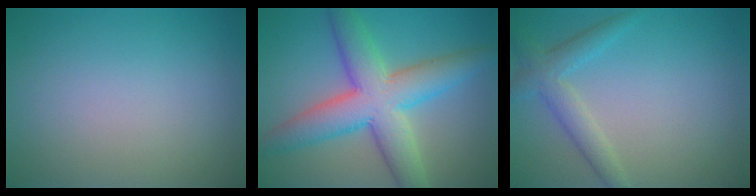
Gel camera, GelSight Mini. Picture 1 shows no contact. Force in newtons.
{"total": 8.6, "press": 8.6, "slide": 0.2}
{"total": 3.0, "press": 3.0, "slide": 0.3}